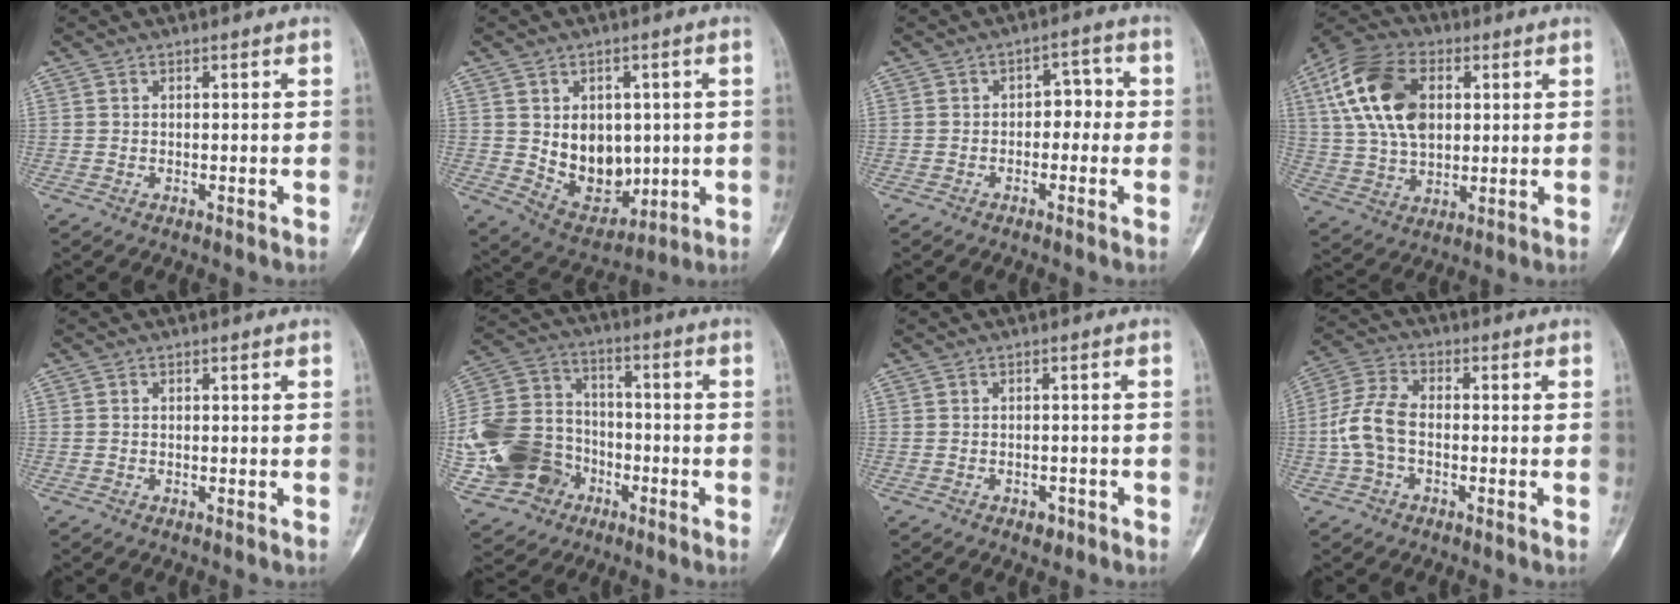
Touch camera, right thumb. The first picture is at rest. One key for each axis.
{"total": 11.8, "fx": 0.3, "fy": 8.6, "fz": 8.1, "tx": -0.075, "ty": -0.017, "tz": 0.032}
{"total": 4.1, "fx": -0.7, "fy": 2.8, "fz": 2.9, "tx": -0.015, "ty": 0.019, "tz": -0.021}
{"total": 17.3, "fx": 4.6, "fy": 10.7, "fz": 12.8, "tx": -0.235, "ty": 0.003, "tz": 0.080}
{"total": 0.0}
{"total": 18.9, "fx": -6.0, "fy": 15.2, "fz": 9.3, "tx": -0.177, "ty": 0.043, "tz": -0.105}
{"total": 2.0, "fx": -1.2, "fy": 1.3, "fz": 1.0, "tx": -0.009, "ty": 0.009, "tz": -0.012}
{"total": 8.1, "fx": -1.4, "fy": 4.8, "fz": 6.4, "tx": -0.146, "ty": 0.025, "tz": -0.033}